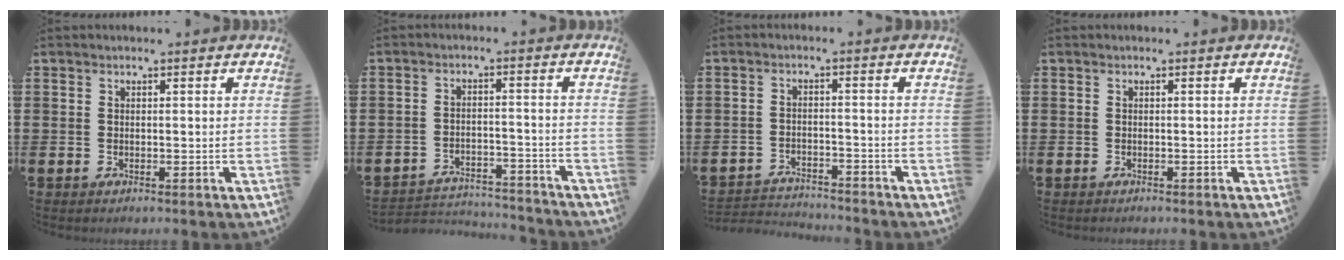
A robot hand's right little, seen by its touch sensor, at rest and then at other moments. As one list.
[{"total": 3.4, "force": [-3.4, 0.6, 0.3], "torque": [-0.010, 0.006, -0.074]}, {"total": 2.6, "force": [-2.5, 0.3, -0.1], "torque": [-0.005, 0.003, -0.056]}, {"total": 0.0}]